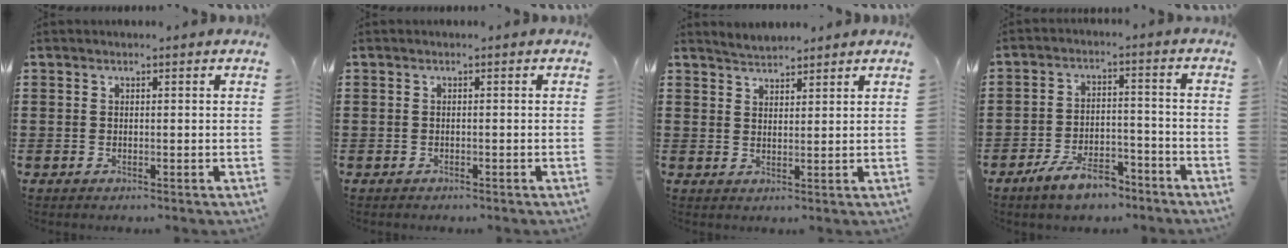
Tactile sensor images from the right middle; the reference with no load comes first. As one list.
[{"total": 0.6, "force": [-0.5, 0.2, 0.1], "torque": [-0.002, 0.000, -0.012]}, {"total": 2.4, "force": [2.3, 0.0, -0.5], "torque": [0.001, 0.001, 0.046]}, {"total": 7.1, "force": [-5.7, 2.2, 3.5], "torque": [-0.071, 0.009, -0.109]}]